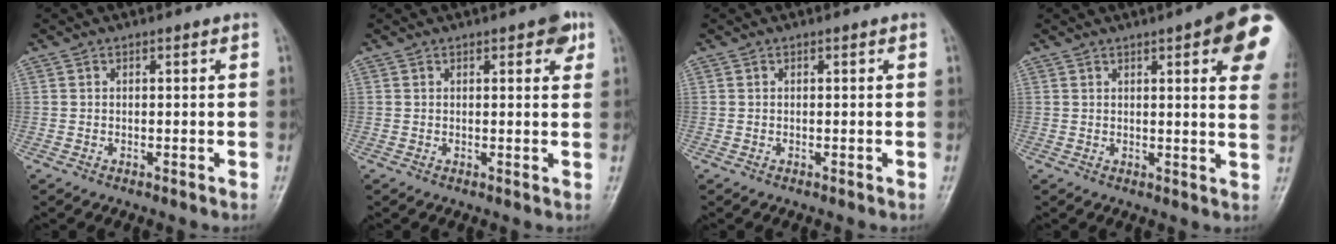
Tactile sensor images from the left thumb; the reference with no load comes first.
{"total": 3.8, "force": [2.0, 1.4, 2.9], "torque": [-0.022, -0.005, 0.022]}
{"total": 0.0}
{"total": 14.2, "force": [5.9, 3.4, 12.5], "torque": [-0.130, -0.015, 0.062]}